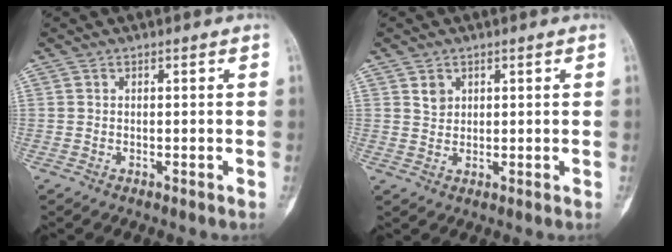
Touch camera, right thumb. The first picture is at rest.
{"total": 2.4, "force": [1.3, 1.8, 1.0], "torque": [-0.009, -0.009, 0.026]}